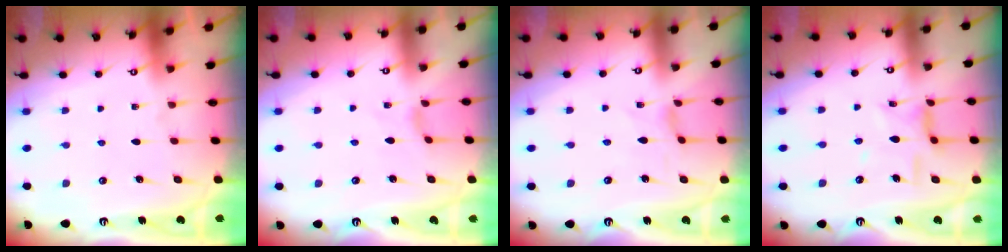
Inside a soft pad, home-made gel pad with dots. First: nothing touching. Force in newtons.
{"total": 0.0}
{"total": 1.3, "press": 1.3, "slide": 0.3}
{"total": 9.3, "press": 9.3, "slide": 0.8}